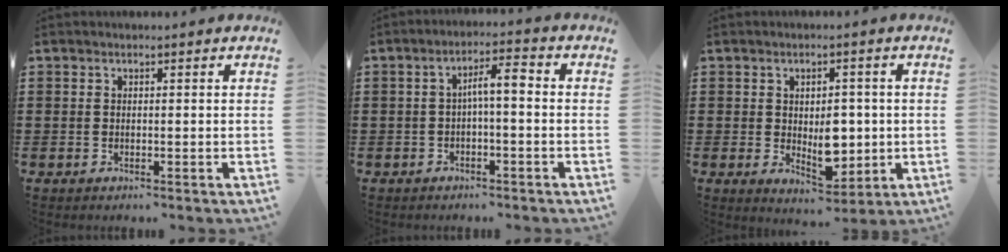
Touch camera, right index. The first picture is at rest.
{"total": 4.0, "force": [-0.5, 0.9, 3.9], "torque": [-0.073, 0.012, -0.014]}
{"total": 6.4, "force": [-0.2, 4.3, 4.8], "torque": [-0.060, -0.001, -0.006]}